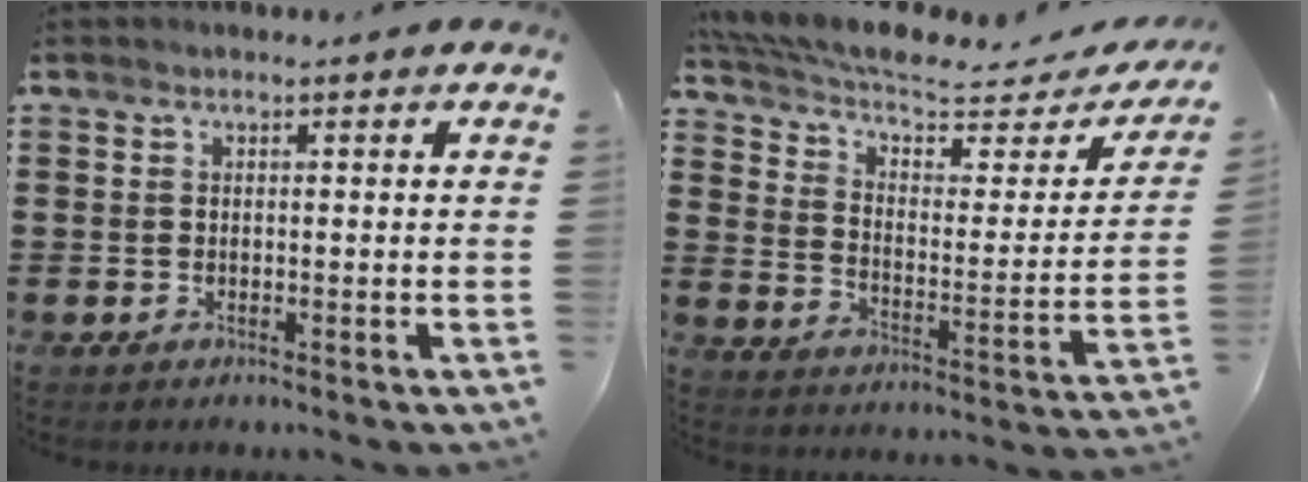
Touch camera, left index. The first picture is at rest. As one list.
[{"total": 6.8, "force": [5.6, 1.7, 3.5], "torque": [-0.094, -0.038, 0.095]}]